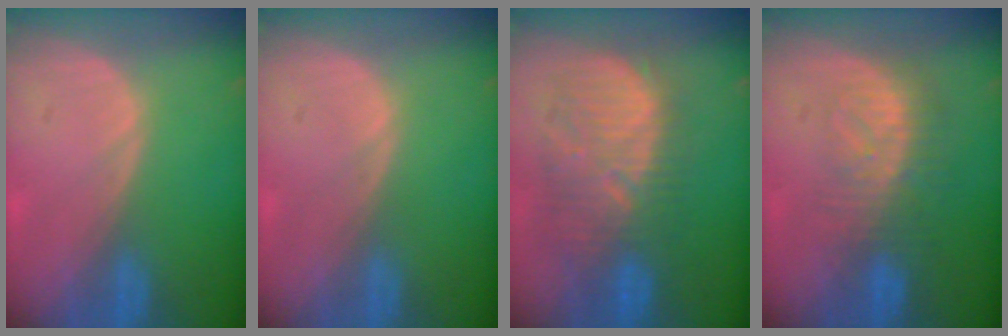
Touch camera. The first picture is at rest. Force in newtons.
{"total": 0.0}
{"total": 10.6, "press": 10.4, "slide": 2.3}
{"total": 8.3, "press": 7.2, "slide": 4.1}